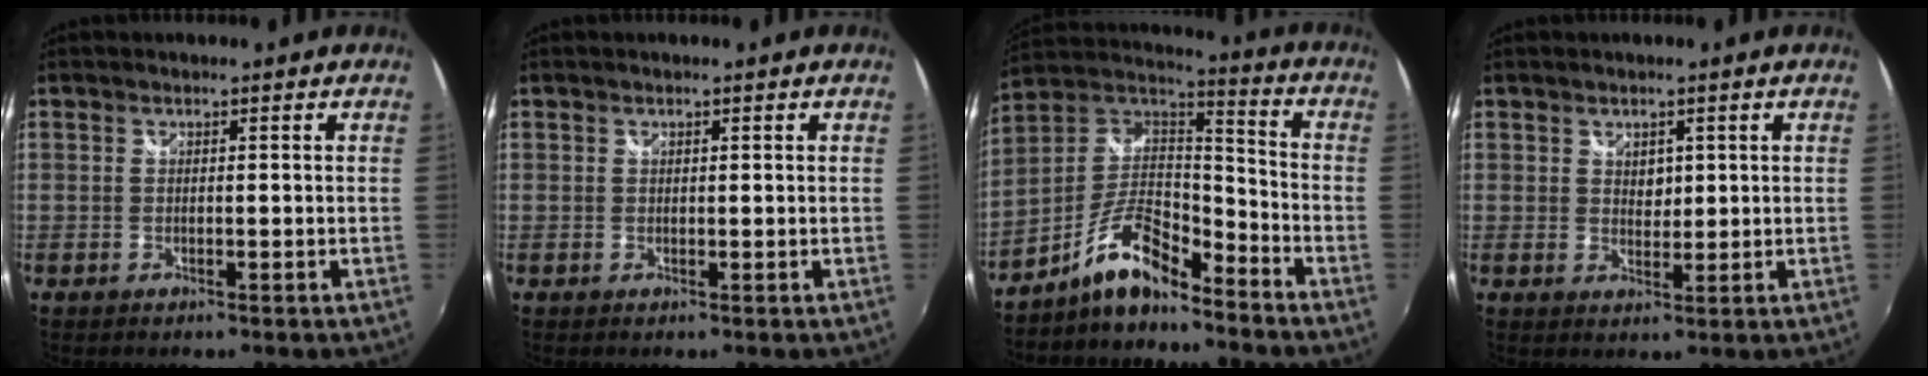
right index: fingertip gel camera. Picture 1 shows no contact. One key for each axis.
{"total": 0.0}
{"total": 11.6, "fx": -8.7, "fy": 3.5, "fz": 6.8, "tx": -0.153, "ty": 0.023, "tz": -0.169}
{"total": 2.7, "fx": 1.0, "fy": 2.0, "fz": 1.4, "tx": -0.016, "ty": 0.001, "tz": 0.018}